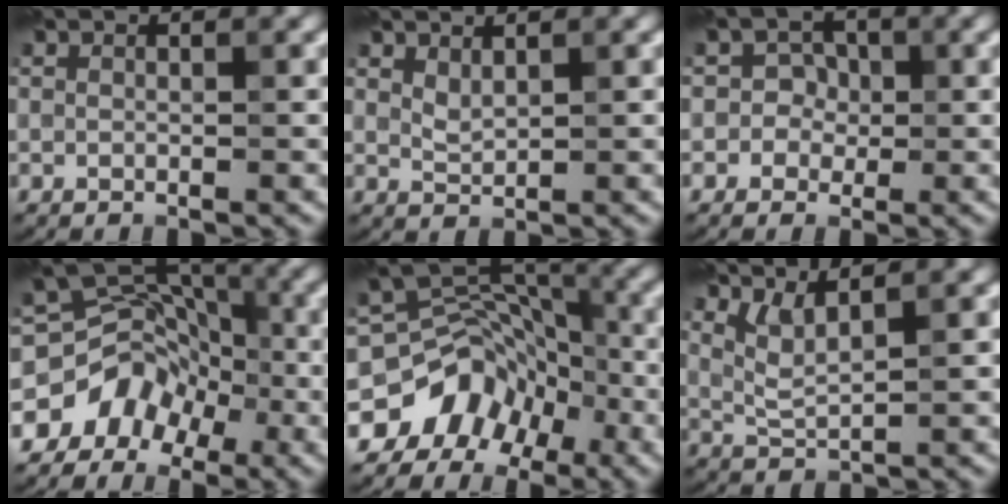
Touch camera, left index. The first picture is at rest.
{"total": 1.2, "force": [1.1, 0.4, 0.3], "torque": [-0.011, 0.005, 0.025]}
{"total": 2.4, "force": [-0.2, 2.3, 0.4], "torque": [0.016, 0.010, -0.021]}
{"total": 5.4, "force": [-3.1, 4.2, 1.5], "torque": [-0.012, 0.010, -0.060]}
{"total": 8.1, "force": [-5.0, 6.1, 2.0], "torque": [-0.010, 0.032, -0.083]}
{"total": 2.3, "force": [1.9, 0.3, 1.4], "torque": [-0.033, 0.000, 0.042]}